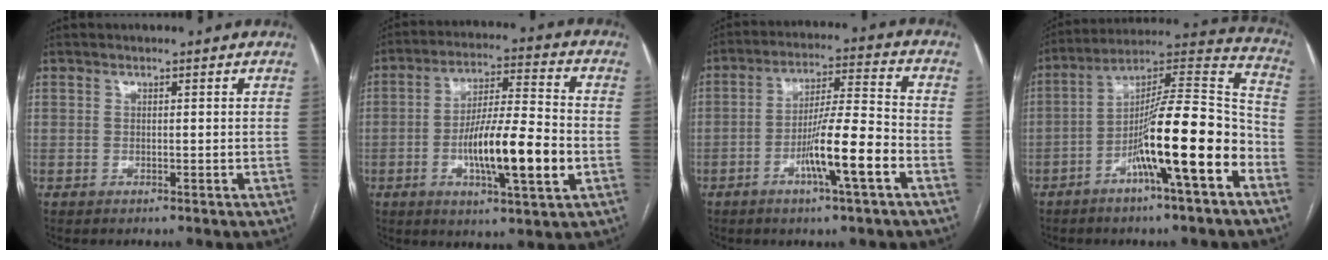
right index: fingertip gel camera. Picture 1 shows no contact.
{"total": 14.1, "force": [-3.5, 1.9, 13.6], "torque": [-0.234, -0.001, -0.058]}
{"total": 10.8, "force": [-4.4, 0.2, 9.8], "torque": [-0.173, 0.003, -0.076]}
{"total": 17.4, "force": [-6.9, 1.3, 15.9], "torque": [-0.259, 0.013, -0.115]}